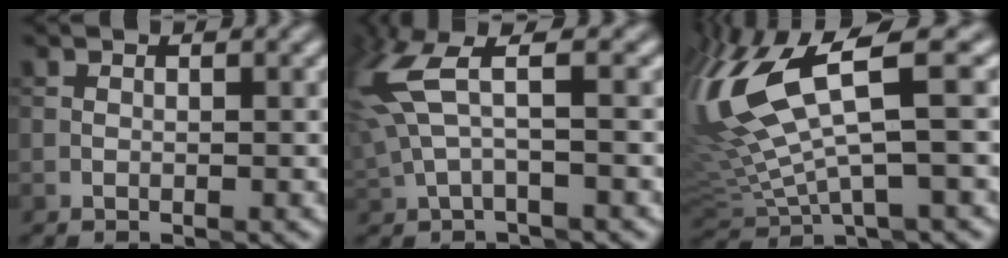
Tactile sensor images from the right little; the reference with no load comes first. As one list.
[{"total": 4.5, "force": [1.6, 1.2, 4.0], "torque": [-0.107, 0.005, 0.033]}, {"total": 10.7, "force": [3.5, 3.0, 9.7], "torque": [-0.225, 0.007, 0.069]}]